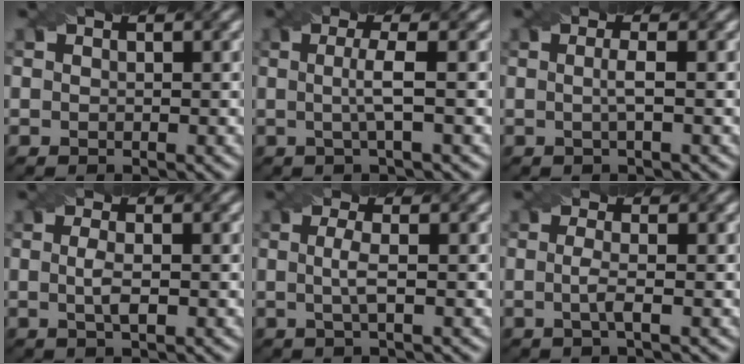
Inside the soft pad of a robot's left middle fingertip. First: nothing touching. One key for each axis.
{"total": 2.7, "fx": -0.1, "fy": 0.4, "fz": 2.7, "tx": -0.052, "ty": -0.001, "tz": -0.006}
{"total": 1.6, "fx": -0.2, "fy": 0.3, "fz": 1.6, "tx": -0.032, "ty": 0.001, "tz": -0.006}
{"total": 1.9, "fx": -0.2, "fy": 0.4, "fz": 1.8, "tx": -0.038, "ty": 0.001, "tz": -0.003}
{"total": 2.1, "fx": -0.1, "fy": 0.5, "fz": 2.0, "tx": -0.042, "ty": 0.001, "tz": -0.005}
{"total": 2.0, "fx": -0.4, "fy": 0.5, "fz": 1.9, "tx": -0.036, "ty": -0.003, "tz": -0.010}